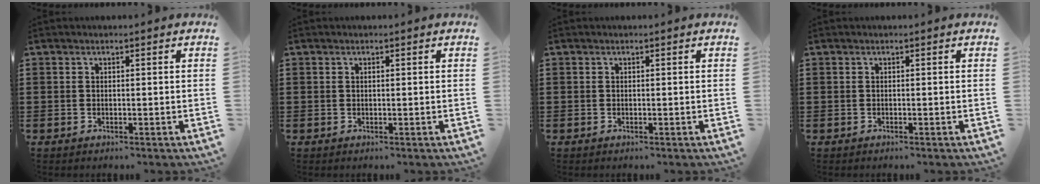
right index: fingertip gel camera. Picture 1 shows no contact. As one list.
[{"total": 0.0}, {"total": 0.0}, {"total": 0.0}]